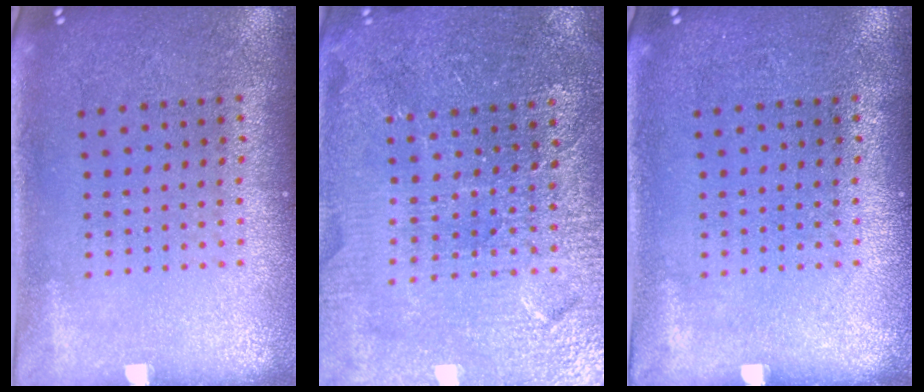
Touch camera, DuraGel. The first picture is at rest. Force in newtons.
{"total": 4.3, "press": 4.1, "slide": 1.3}
{"total": 0.0}